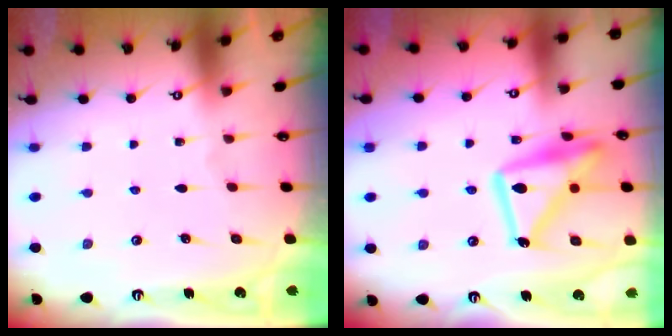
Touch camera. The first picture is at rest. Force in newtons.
{"total": 16.6, "press": 16.5, "slide": 1.2}